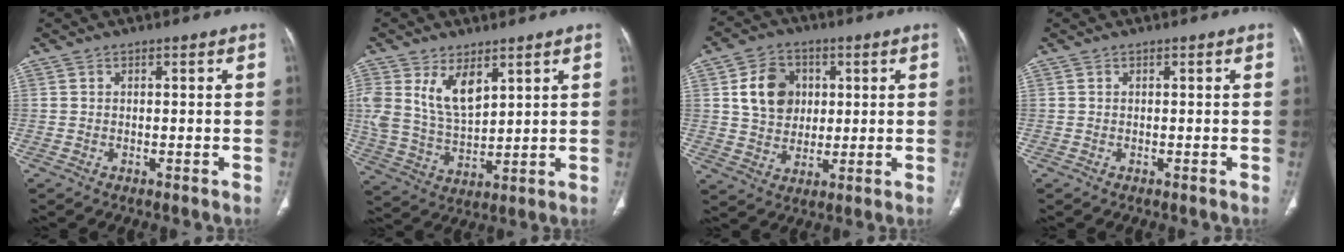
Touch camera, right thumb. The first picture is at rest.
{"total": 10.4, "force": [5.2, 5.5, 7.2], "torque": [-0.123, -0.025, 0.112]}
{"total": 10.5, "force": [2.5, 8.5, 5.6], "torque": [-0.062, -0.004, 0.045]}
{"total": 0.0}